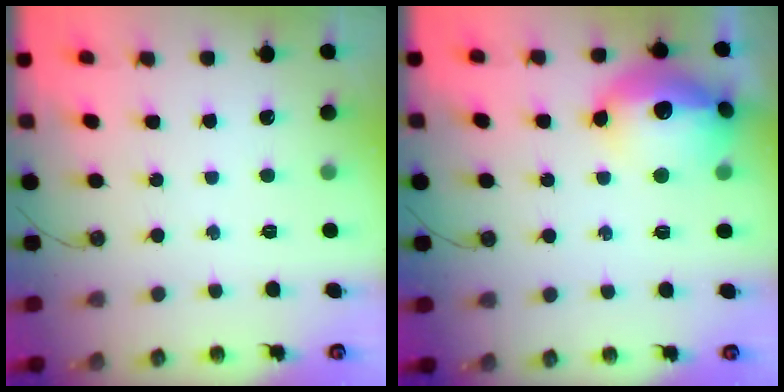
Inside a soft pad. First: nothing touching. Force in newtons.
{"total": 19.2, "press": 19.1, "slide": 1.5}